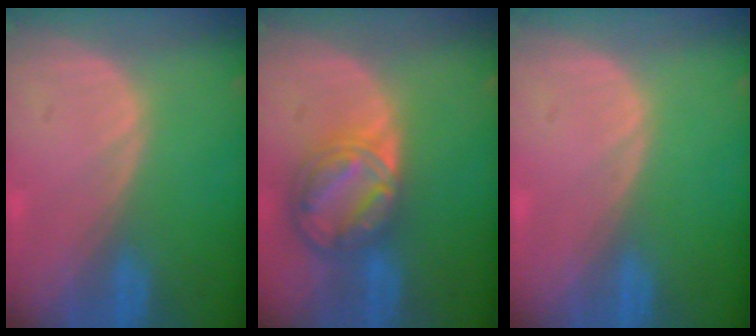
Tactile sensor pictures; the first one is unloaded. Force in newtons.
{"total": 8.6, "press": 7.2, "slide": 4.6}
{"total": 0.0}